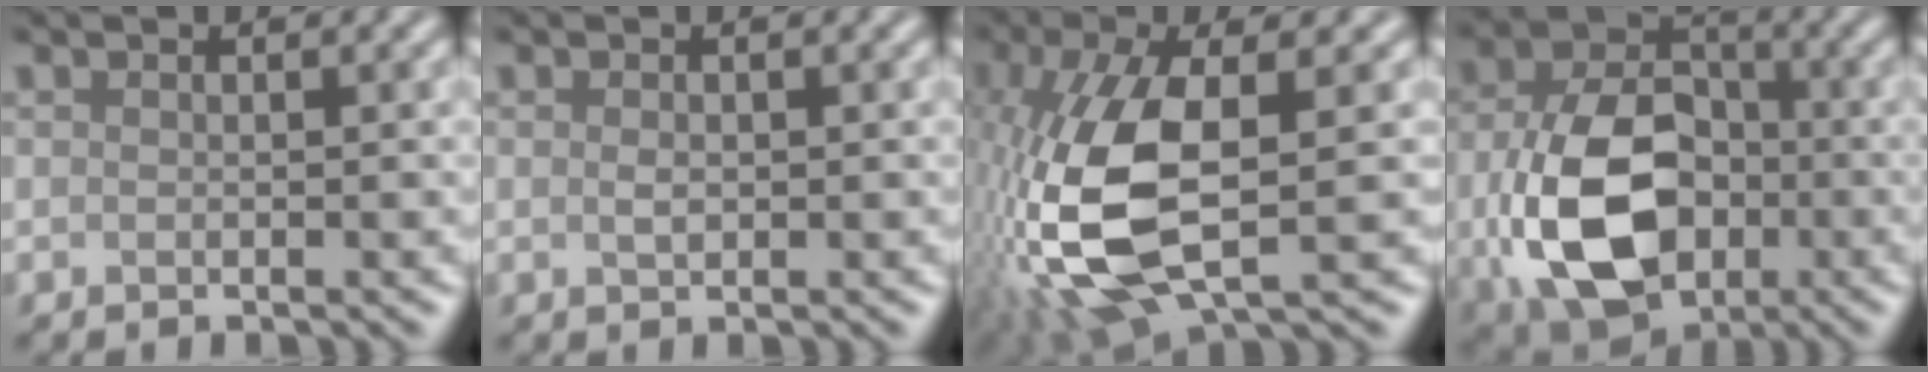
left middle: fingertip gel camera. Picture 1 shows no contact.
{"total": 0.6, "force": [0.1, 0.4, 0.5], "torque": [-0.014, 0.002, 0.000]}
{"total": 10.7, "force": [-1.7, 4.6, 9.5], "torque": [-0.228, -0.003, -0.036]}
{"total": 11.4, "force": [-2.1, 8.1, 7.8], "torque": [-0.169, -0.021, -0.034]}